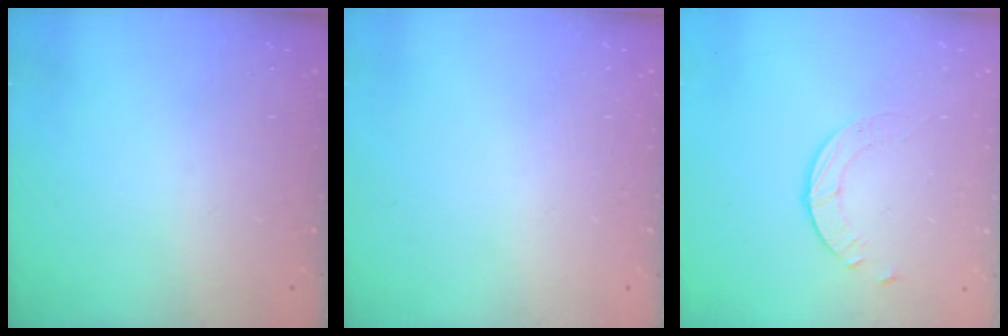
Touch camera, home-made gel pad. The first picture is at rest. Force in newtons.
{"total": 0.0}
{"total": 1.8, "press": 1.8, "slide": 0.2}